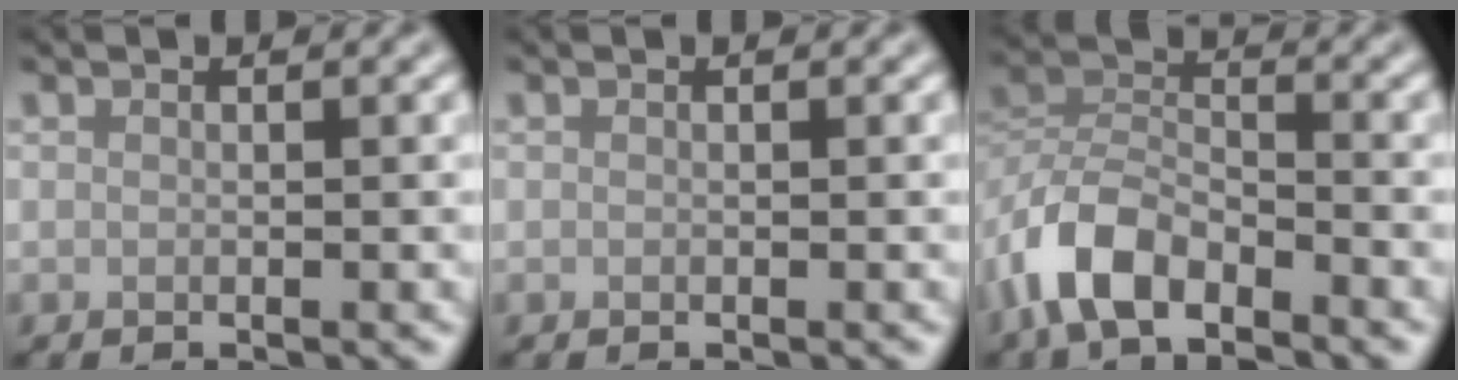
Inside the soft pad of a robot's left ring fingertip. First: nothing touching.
{"total": 0.0}
{"total": 6.1, "force": [-4.1, 2.9, 3.5], "torque": [-0.062, 0.003, -0.087]}